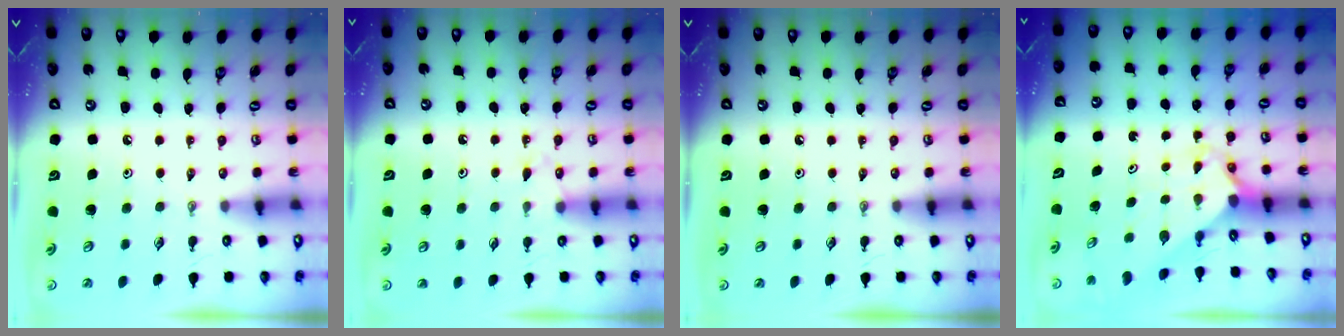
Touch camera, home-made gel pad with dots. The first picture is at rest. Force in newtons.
{"total": 5.5, "press": 5.5, "slide": 0.7}
{"total": 0.0}
{"total": 2.3, "press": 2.3, "slide": 0.3}